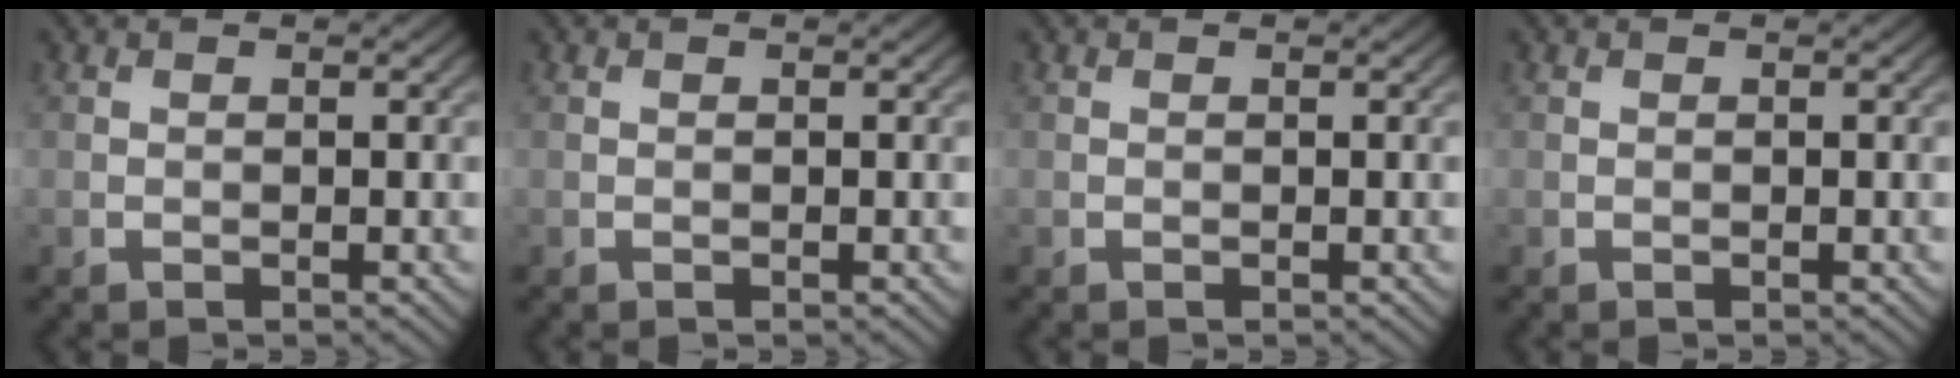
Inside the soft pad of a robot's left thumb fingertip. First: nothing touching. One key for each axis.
{"total": 0.0}
{"total": 0.0}
{"total": 0.0}